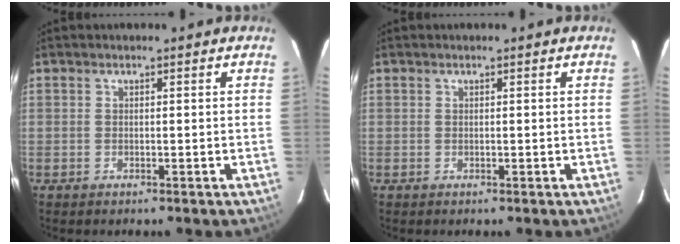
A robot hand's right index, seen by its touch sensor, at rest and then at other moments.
{"total": 0.0}